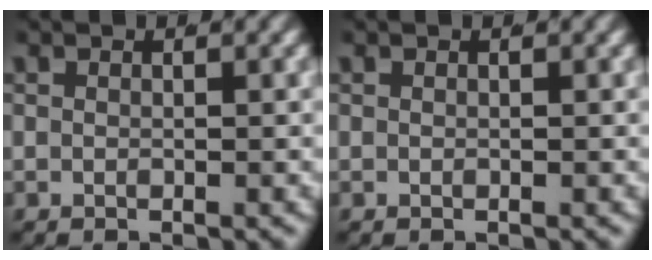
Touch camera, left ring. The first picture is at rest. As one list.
[{"total": 0.0}]